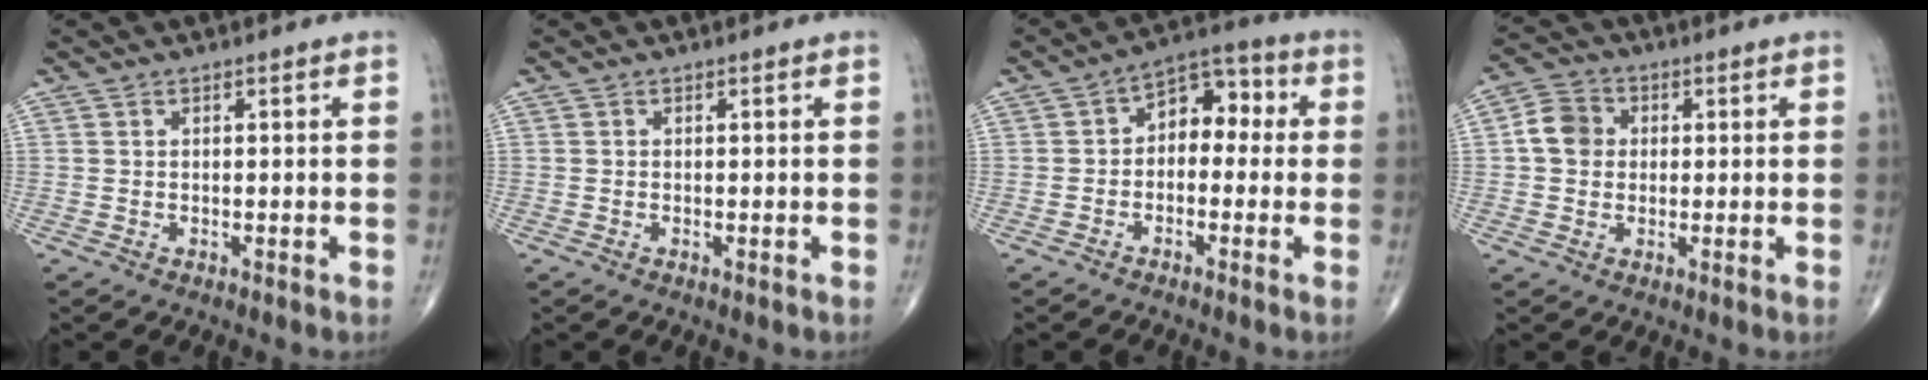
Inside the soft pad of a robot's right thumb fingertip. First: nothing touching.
{"total": 0.0}
{"total": 8.0, "force": [0.1, 5.4, 5.9], "torque": [-0.052, 0.039, -0.016]}
{"total": 6.0, "force": [0.5, 5.2, 2.9], "torque": [-0.041, 0.014, -0.001]}